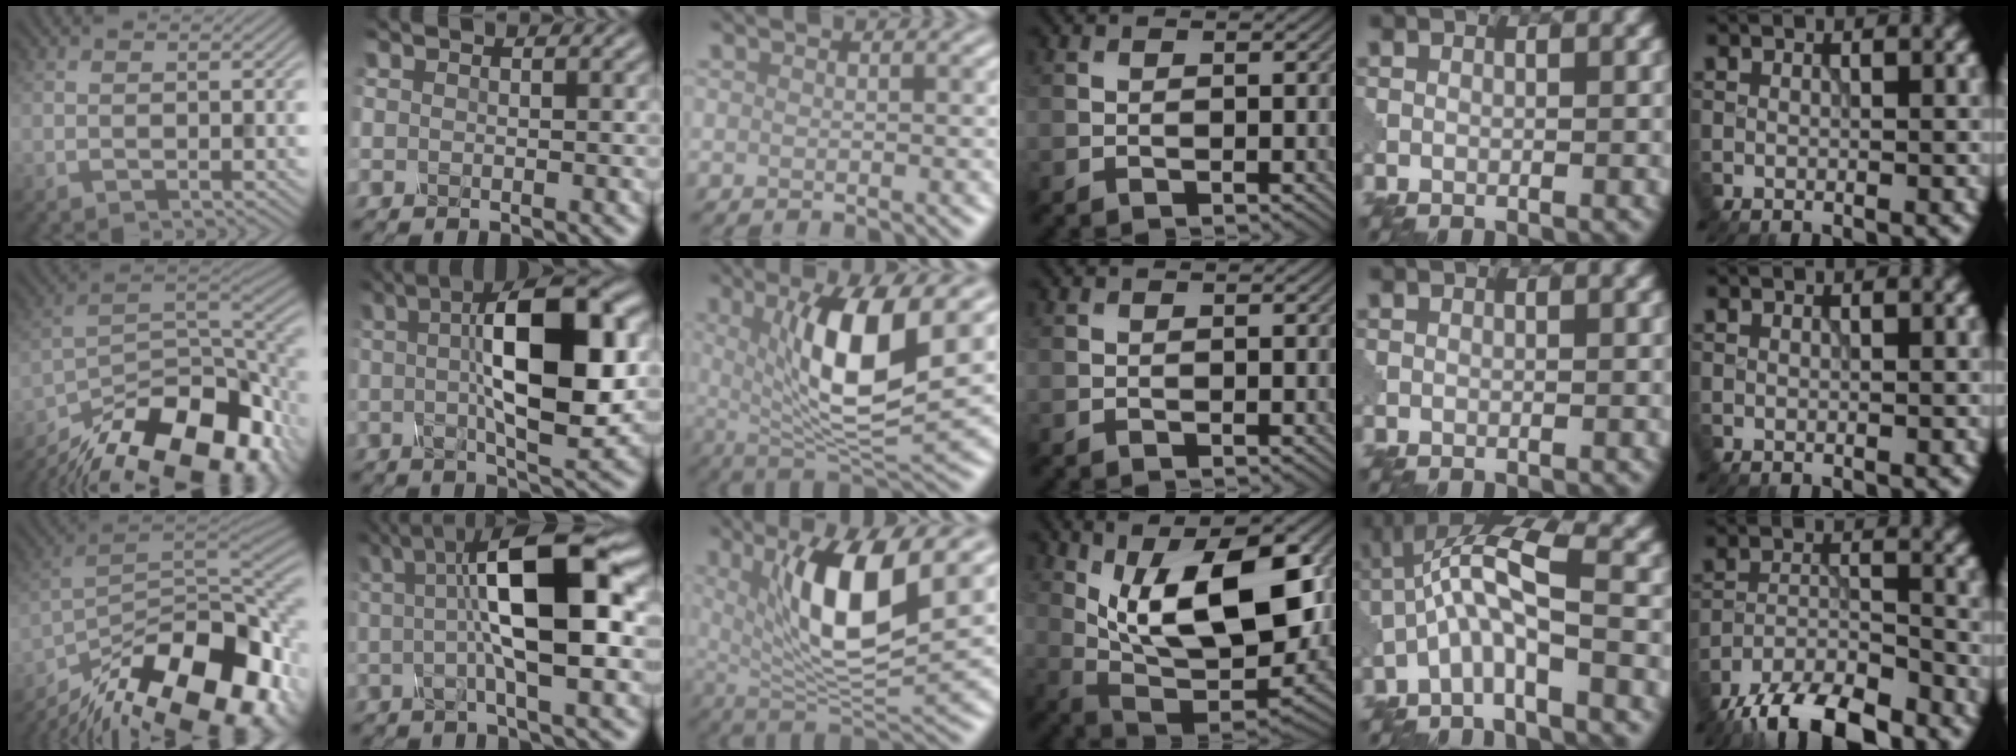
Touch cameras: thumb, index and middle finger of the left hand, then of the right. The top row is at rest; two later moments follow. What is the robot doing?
{"motion": "disassemble", "object": "glue stick"}